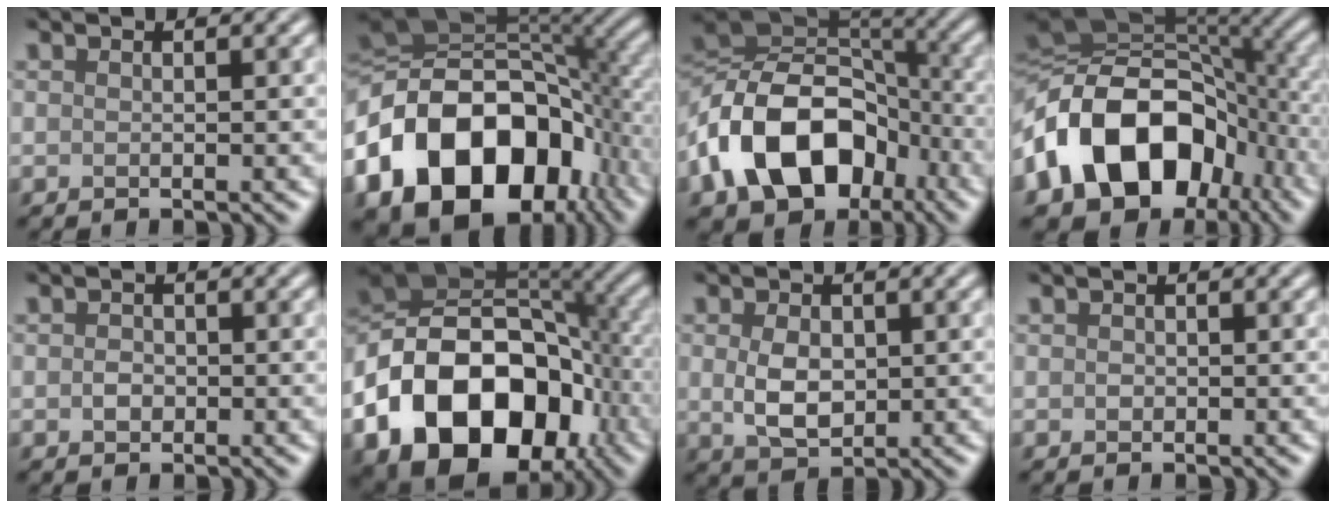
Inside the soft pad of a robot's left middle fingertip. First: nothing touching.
{"total": 18.4, "force": [-5.8, 12.7, 11.9], "torque": [-0.241, -0.002, -0.106]}
{"total": 14.6, "force": [-5.7, 10.0, 9.1], "torque": [-0.176, -0.004, -0.110]}
{"total": 15.9, "force": [-5.3, 11.4, 9.8], "torque": [-0.177, 0.000, -0.101]}
{"total": 1.1, "force": [-0.2, 0.9, 0.6], "torque": [-0.011, -0.002, -0.007]}
{"total": 16.9, "force": [-6.2, 11.6, 10.7], "torque": [-0.200, -0.020, -0.108]}
{"total": 3.9, "force": [0.2, 2.6, 2.8], "torque": [-0.061, -0.003, 0.006]}
{"total": 0.5, "force": [0.0, 0.5, 0.2], "torque": [-0.002, -0.004, -0.001]}